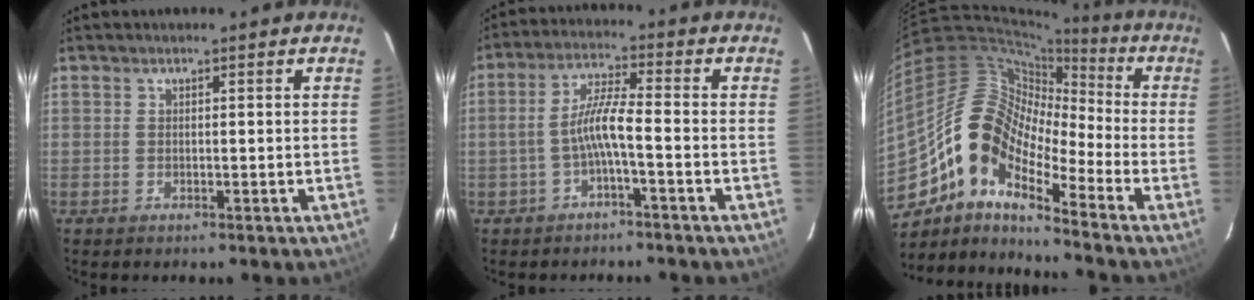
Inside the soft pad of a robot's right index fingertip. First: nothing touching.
{"total": 5.7, "force": [-2.2, 0.2, 5.2], "torque": [-0.116, 0.012, -0.039]}
{"total": 14.5, "force": [-8.2, 6.3, 10.2], "torque": [-0.167, 0.011, -0.176]}